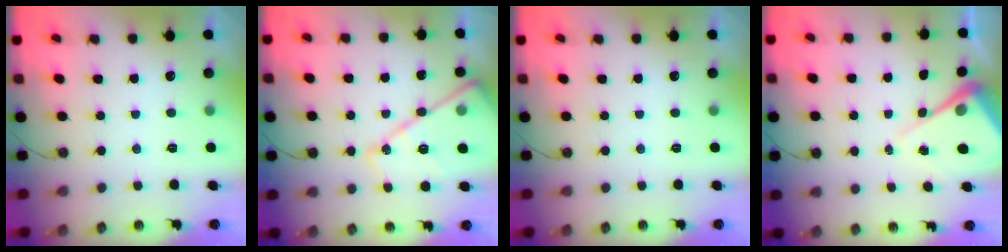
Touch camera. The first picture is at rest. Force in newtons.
{"total": 17.5, "press": 17.5, "slide": 1.5}
{"total": 0.0}
{"total": 8.4, "press": 8.4, "slide": 0.7}